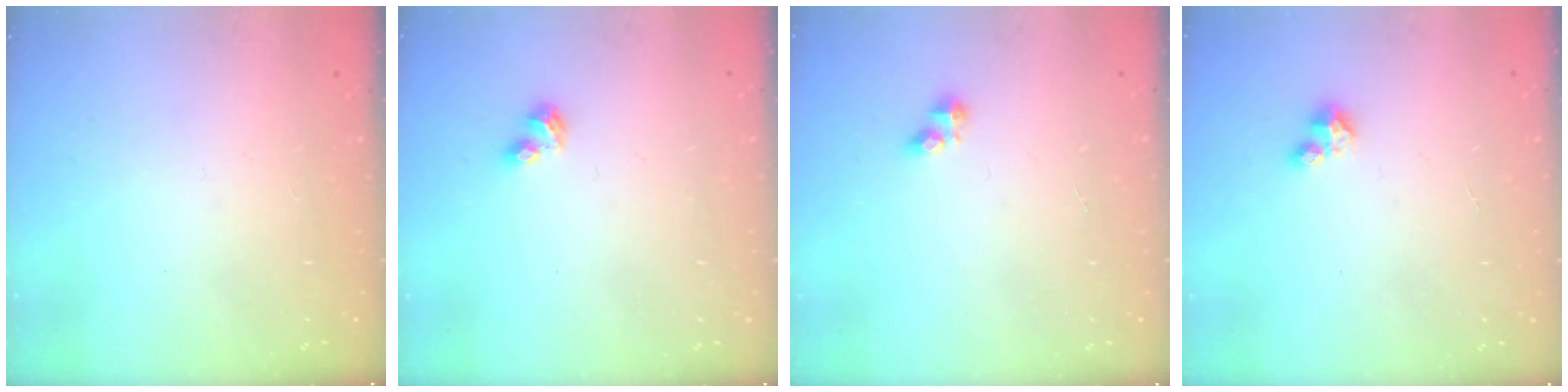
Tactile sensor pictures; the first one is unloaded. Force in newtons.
{"total": 3.7, "press": 3.7, "slide": 0.6}
{"total": 4.0, "press": 3.9, "slide": 0.5}
{"total": 2.0, "press": 2.0, "slide": 0.2}